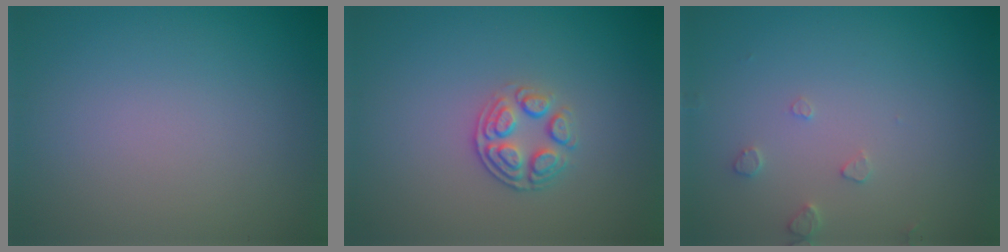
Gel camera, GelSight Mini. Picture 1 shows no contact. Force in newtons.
{"total": 2.7, "press": 2.4, "slide": 1.2}
{"total": 1.2, "press": 1.2, "slide": 0.2}